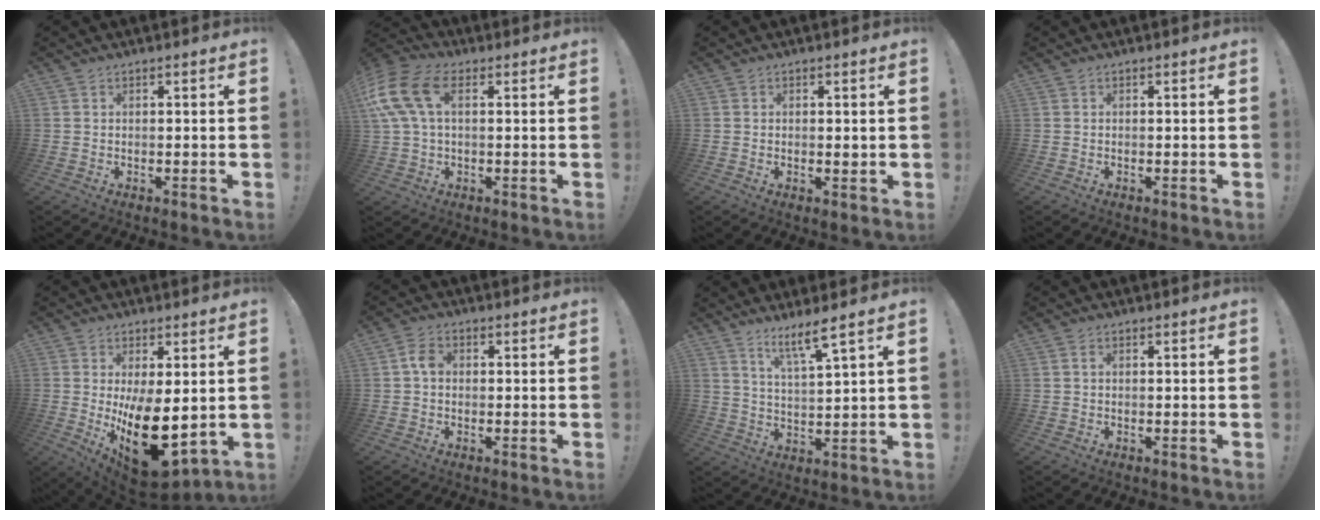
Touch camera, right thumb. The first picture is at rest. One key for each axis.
{"total": 14.6, "fx": 4.0, "fy": 8.8, "fz": 11.0, "tx": -0.234, "ty": 0.001, "tz": 0.077}
{"total": 0.9, "fx": 0.2, "fy": 0.5, "fz": 0.7, "tx": -0.010, "ty": -0.001, "tz": 0.003}
{"total": 0.0}
{"total": 18.0, "fx": -1.3, "fy": 9.7, "fz": 15.2, "tx": -0.212, "ty": -0.018, "tz": 0.004}
{"total": 4.1, "fx": 0.1, "fy": 2.9, "fz": 3.0, "tx": -0.051, "ty": 0.012, "tz": 0.001}
{"total": 8.1, "fx": 5.9, "fy": 0.3, "fz": 5.5, "tx": -0.090, "ty": -0.034, "tz": 0.098}
{"total": 0.7, "fx": 0.2, "fy": 0.3, "fz": 0.6, "tx": -0.016, "ty": 0.004, "tz": 0.003}